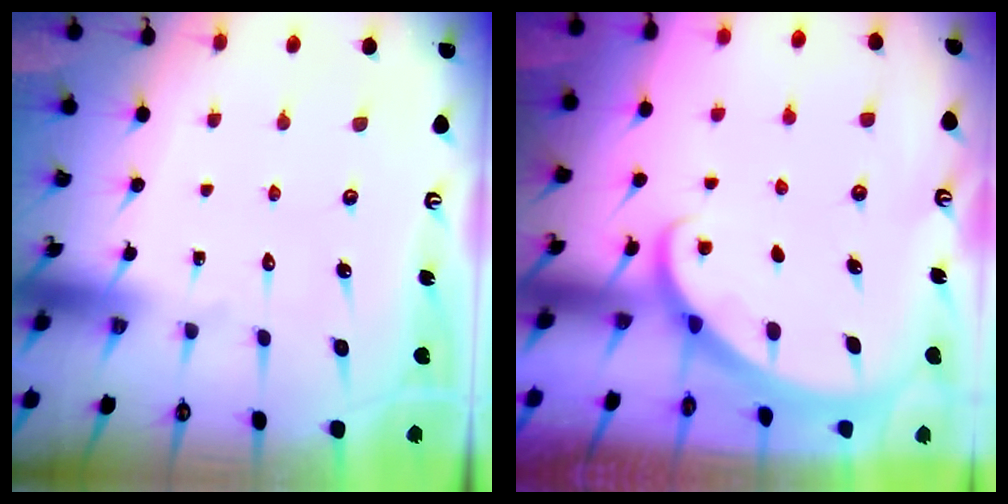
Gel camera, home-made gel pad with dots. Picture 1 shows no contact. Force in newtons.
{"total": 1.6, "press": 1.6, "slide": 0.0}